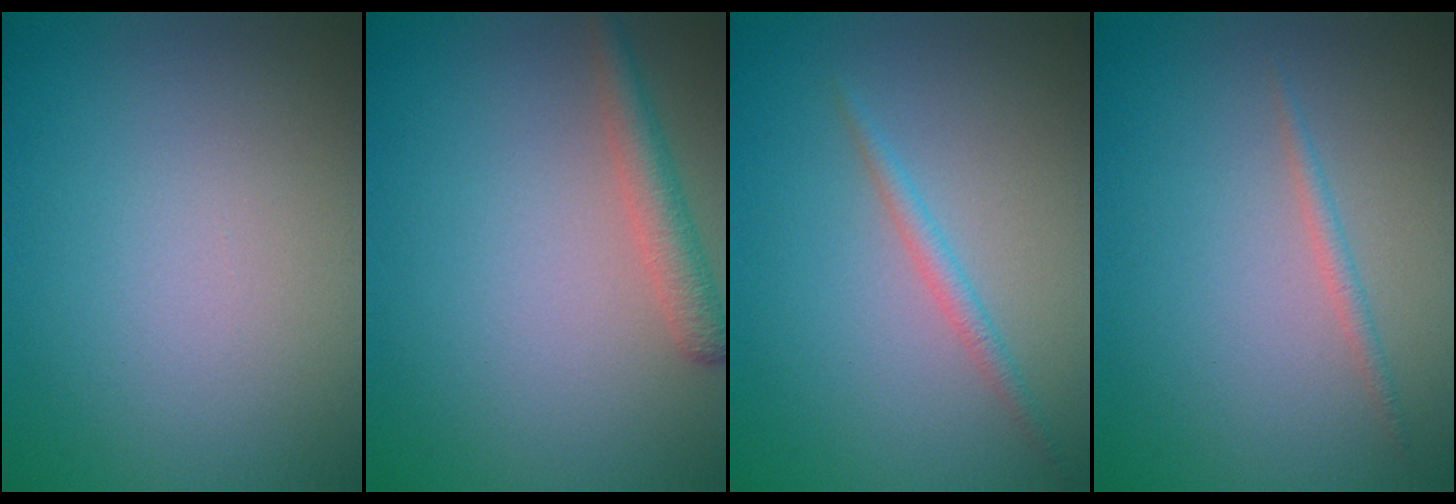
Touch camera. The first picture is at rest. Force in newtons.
{"total": 2.4, "press": 2.4, "slide": 0.1}
{"total": 1.3, "press": 1.3, "slide": 0.0}
{"total": 1.0, "press": 1.0, "slide": 0.0}